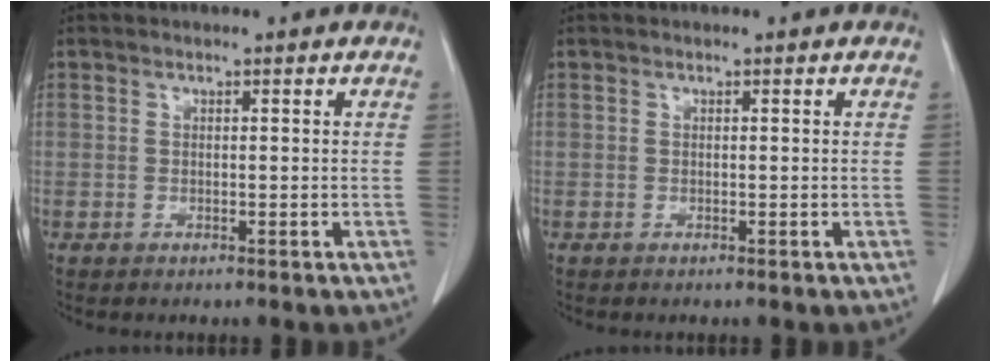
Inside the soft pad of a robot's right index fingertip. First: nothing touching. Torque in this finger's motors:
{"motor_torque": [0.00, 0.00, 0.00, 0.00]}